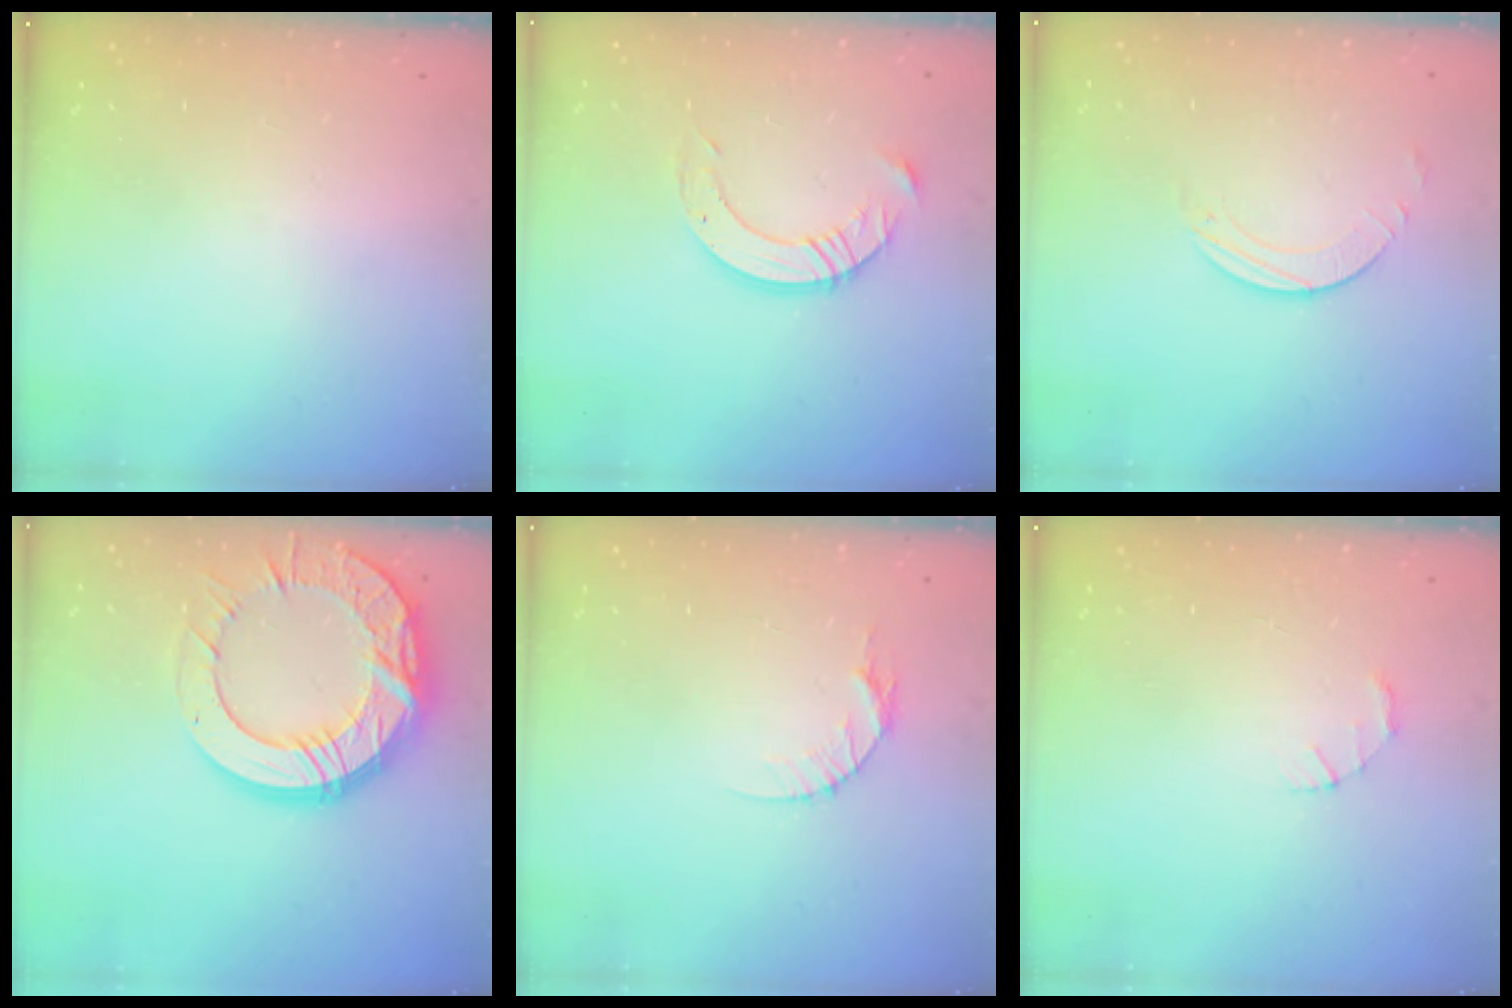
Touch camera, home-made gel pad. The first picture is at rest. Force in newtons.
{"total": 9.2, "press": 9.2, "slide": 0.7}
{"total": 1.6, "press": 1.6, "slide": 0.2}
{"total": 22.7, "press": 22.7, "slide": 1.8}
{"total": 5.3, "press": 5.2, "slide": 0.5}
{"total": 1.4, "press": 1.3, "slide": 0.3}